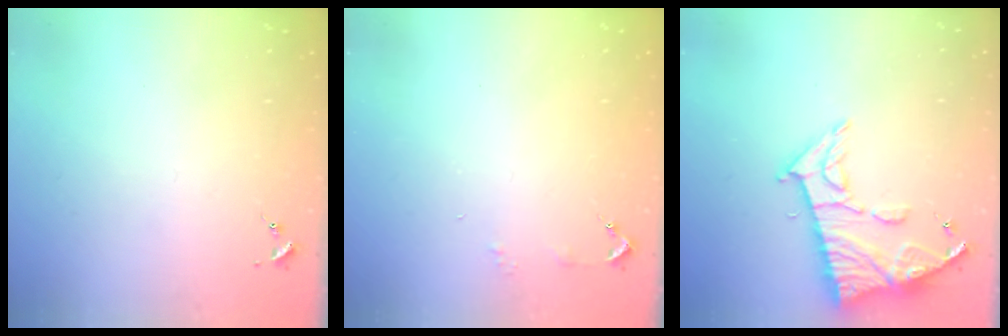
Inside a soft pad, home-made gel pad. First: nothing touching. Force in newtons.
{"total": 2.9, "press": 2.8, "slide": 0.3}
{"total": 13.0, "press": 12.9, "slide": 1.4}